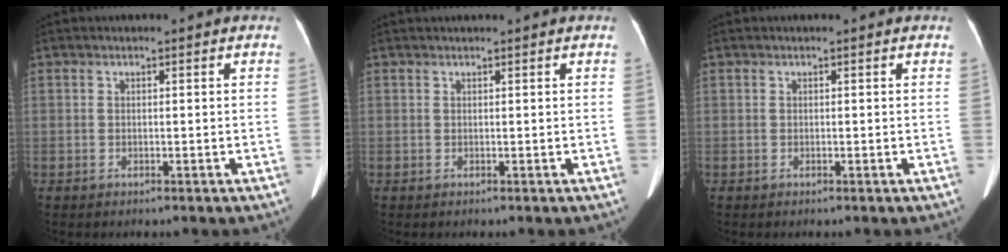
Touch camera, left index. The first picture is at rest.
{"total": 1.3, "force": [1.2, -0.1, 0.5], "torque": [-0.005, 0.023, 0.025]}
{"total": 0.0}